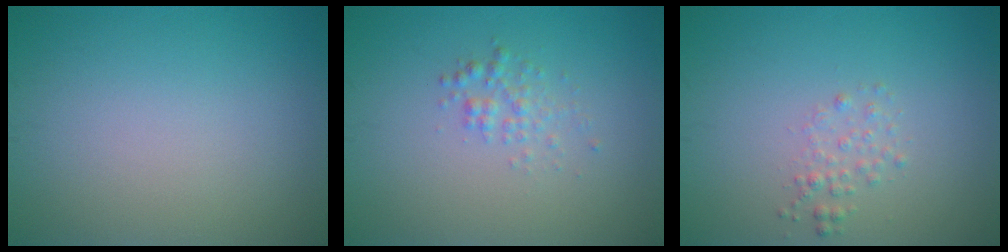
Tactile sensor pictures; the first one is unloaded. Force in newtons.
{"total": 1.5, "press": 1.5, "slide": 0.0}
{"total": 1.3, "press": 1.3, "slide": 0.1}